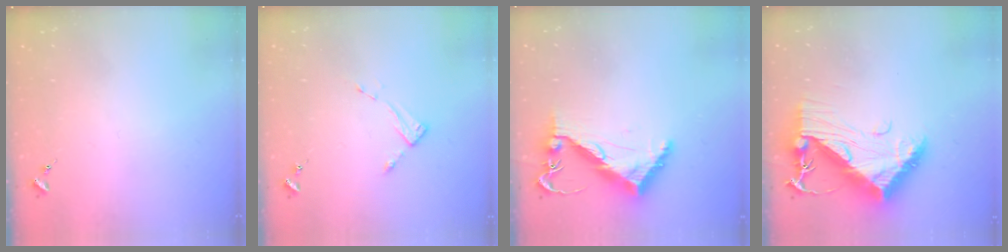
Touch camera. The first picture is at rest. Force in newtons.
{"total": 2.7, "press": 2.7, "slide": 0.4}
{"total": 9.7, "press": 9.6, "slide": 1.4}
{"total": 13.5, "press": 13.5, "slide": 1.2}